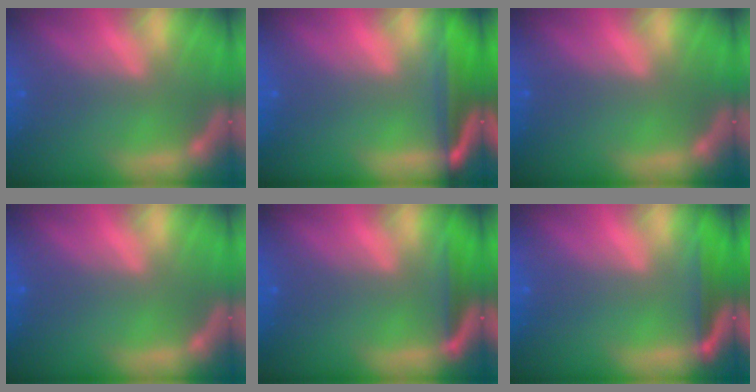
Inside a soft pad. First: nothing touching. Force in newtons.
{"total": 6.0}
{"total": 0.0}
{"total": 0.0}
{"total": 2.5}
{"total": 3.5}